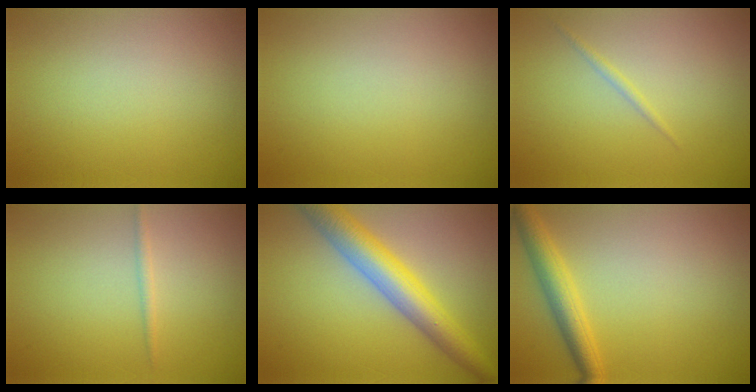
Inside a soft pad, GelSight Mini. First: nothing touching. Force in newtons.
{"total": 0.0}
{"total": 0.7, "press": 0.7, "slide": 0.0}
{"total": 0.8, "press": 0.8, "slide": 0.1}
{"total": 6.5, "press": 6.5, "slide": 0.1}
{"total": 3.4, "press": 3.4, "slide": 0.1}